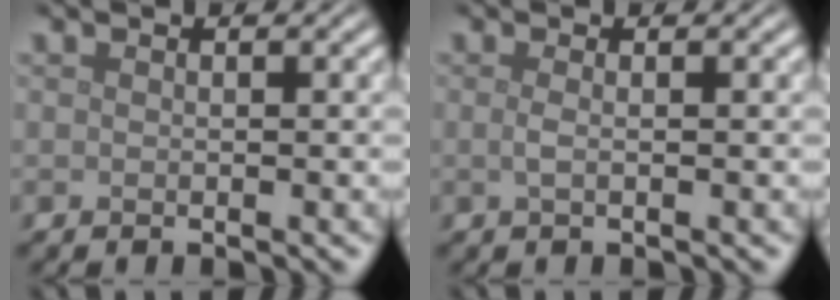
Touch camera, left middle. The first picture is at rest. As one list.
[{"total": 1.1, "force": [0.0, 0.4, 1.0], "torque": [-0.020, 0.000, -0.003]}]